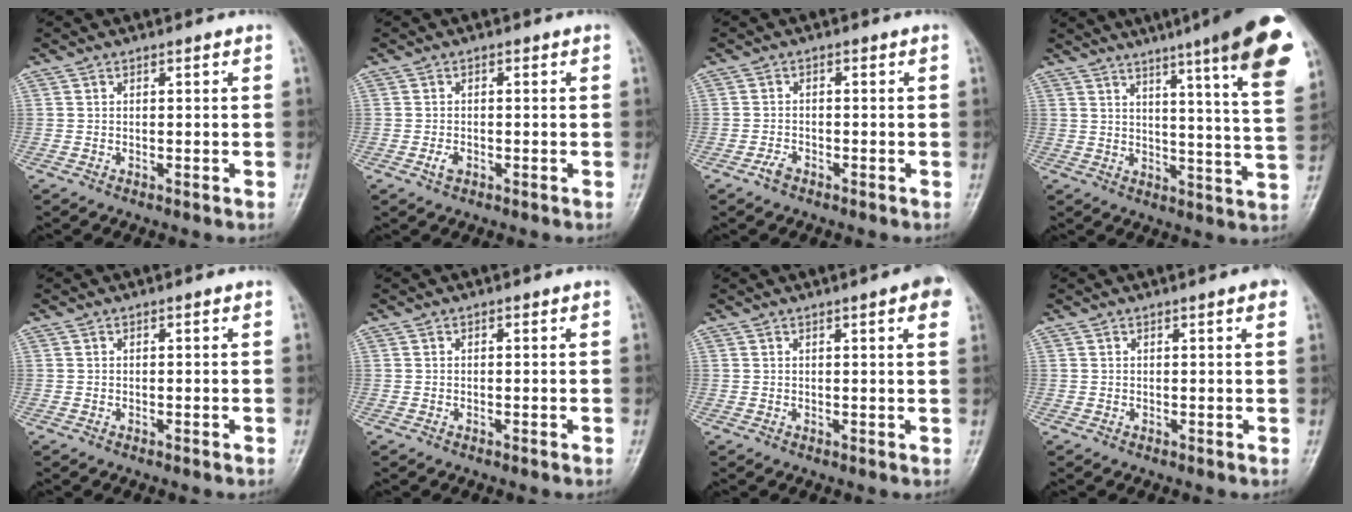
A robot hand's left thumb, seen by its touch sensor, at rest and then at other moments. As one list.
[{"total": 1.8, "force": [-0.7, 1.2, 1.2], "torque": [-0.019, 0.000, -0.015]}, {"total": 1.9, "force": [-1.3, 1.0, 0.9], "torque": [-0.017, 0.005, -0.026]}, {"total": 21.8, "force": [13.1, 1.9, 17.2], "torque": [-0.214, -0.053, 0.159]}, {"total": 0.0}, {"total": 0.0}, {"total": 4.5, "force": [2.2, 0.7, 3.9], "torque": [-0.039, -0.001, 0.020]}, {"total": 1.9, "force": [1.0, 0.2, 1.6], "torque": [-0.024, -0.001, 0.011]}]